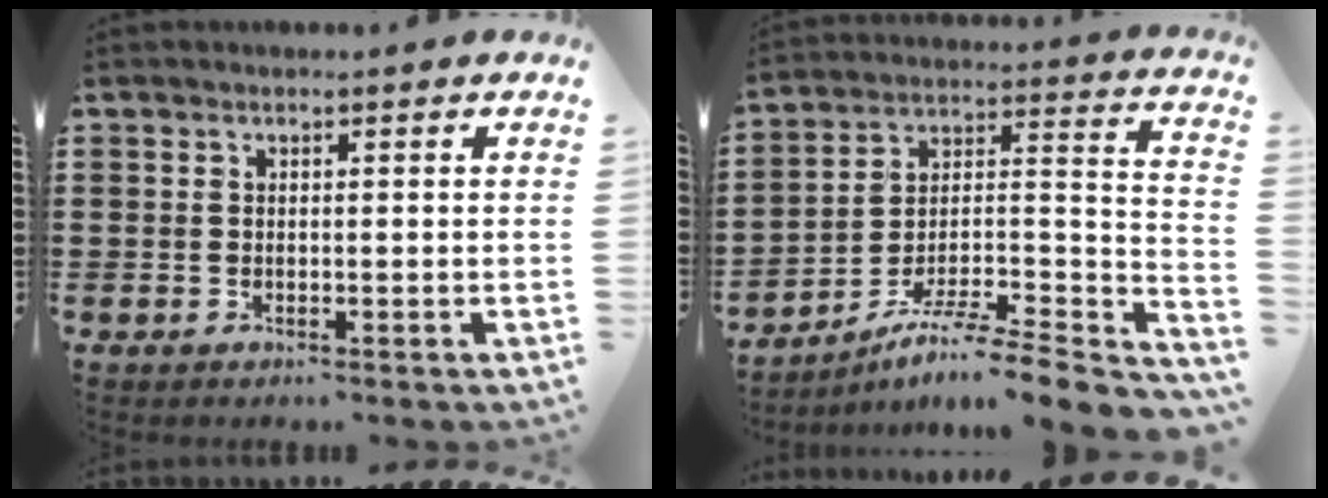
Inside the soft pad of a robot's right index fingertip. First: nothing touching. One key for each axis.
{"total": 7.7, "fx": -6.1, "fy": 0.5, "fz": 4.6, "tx": -0.067, "ty": -0.001, "tz": -0.122}